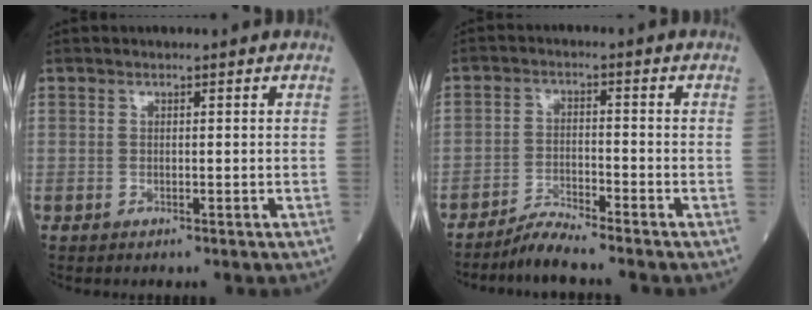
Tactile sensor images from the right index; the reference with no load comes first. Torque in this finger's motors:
{"motor_torque": [-0.14, -0.34, 0.11, -0.01]}